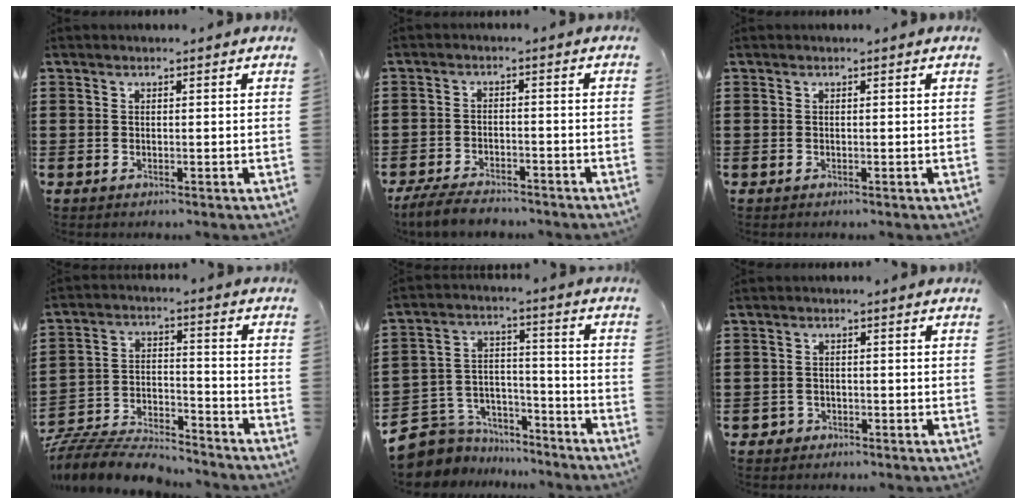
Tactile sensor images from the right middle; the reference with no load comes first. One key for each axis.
{"total": 4.6, "fx": -4.3, "fy": 1.1, "fz": 1.2, "tx": -0.034, "ty": 0.001, "tz": -0.089}
{"total": 0.0}
{"total": 8.1, "fx": -7.9, "fy": 1.1, "fz": 1.3, "tx": -0.027, "ty": 0.012, "tz": -0.157}
{"total": 7.2, "fx": -6.1, "fy": 3.8, "fz": 0.1, "tx": -0.032, "ty": 0.004, "tz": -0.122}
{"total": 1.5, "fx": -1.1, "fy": 1.0, "fz": 0.1, "tx": -0.006, "ty": 0.002, "tz": -0.027}